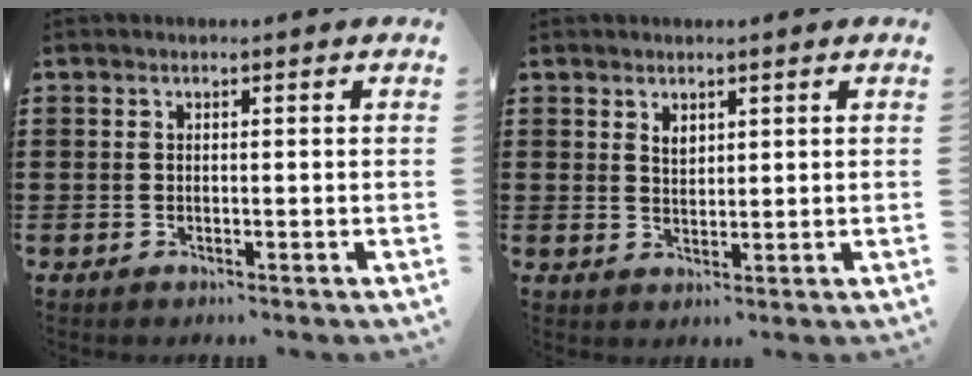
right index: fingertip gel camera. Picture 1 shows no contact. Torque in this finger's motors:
{"motor_torque": [-0.31, 0.33, 0.04, 0.02]}